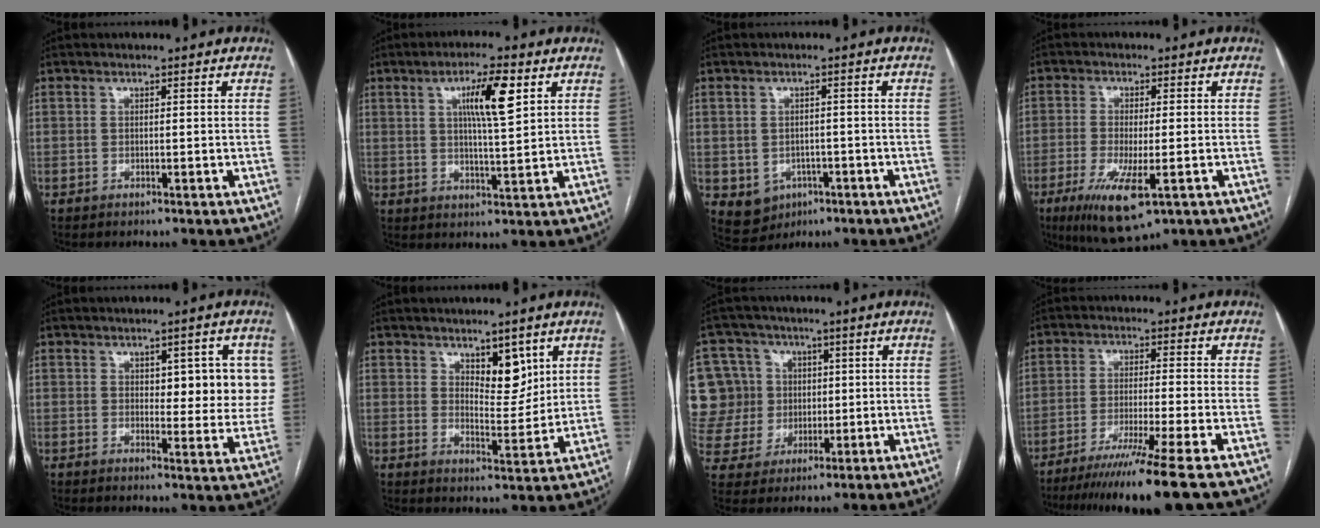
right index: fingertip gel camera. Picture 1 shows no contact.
{"total": 8.0, "force": [3.1, 0.9, 7.3], "torque": [-0.126, 0.003, 0.052]}
{"total": 4.2, "force": [-1.5, 3.7, 1.3], "torque": [-0.021, 0.001, -0.010]}
{"total": 10.1, "force": [-4.6, 2.5, 8.6], "torque": [-0.156, -0.028, -0.072]}
{"total": 9.1, "force": [2.7, 4.0, 7.7], "torque": [-0.076, 0.007, 0.033]}
{"total": 6.2, "force": [3.5, 2.8, 4.3], "torque": [-0.062, -0.010, 0.060]}
{"total": 12.4, "force": [2.7, 11.8, 3.0], "torque": [-0.097, 0.047, 0.067]}
{"total": 12.6, "force": [-9.4, -2.3, 8.1], "torque": [-0.122, -0.044, -0.149]}